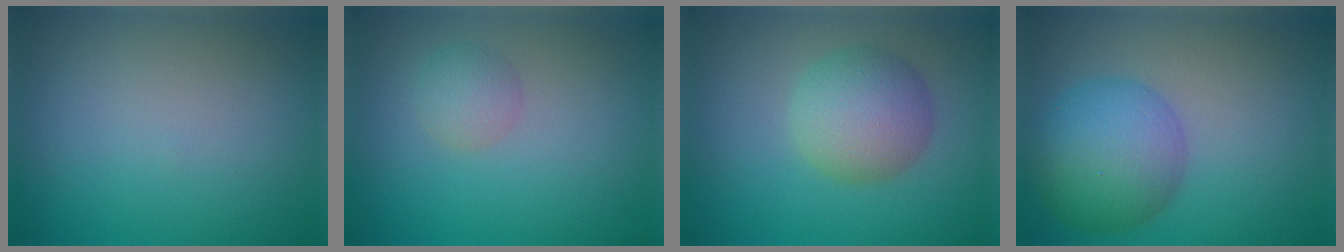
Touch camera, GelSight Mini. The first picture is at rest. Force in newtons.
{"total": 1.8, "press": 1.8, "slide": 0.0}
{"total": 4.7, "press": 4.7, "slide": 0.2}
{"total": 6.9, "press": 6.9, "slide": 0.3}